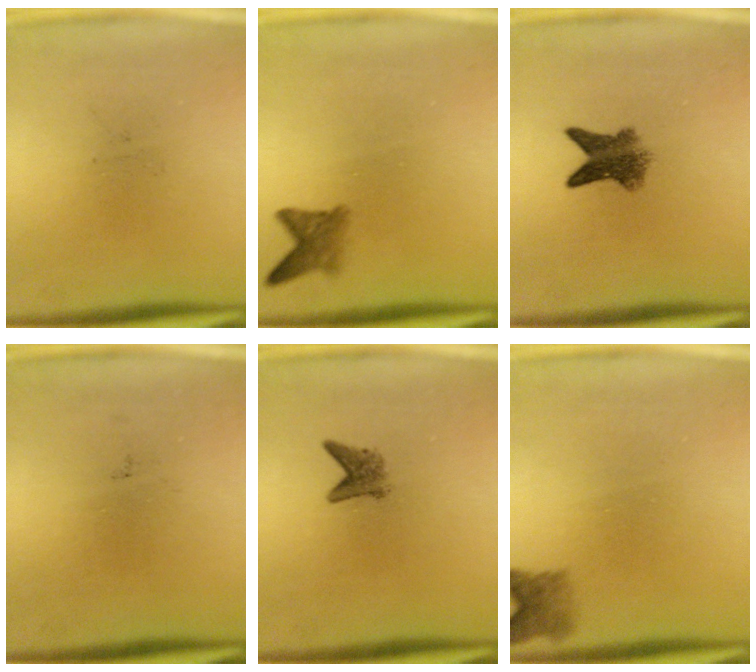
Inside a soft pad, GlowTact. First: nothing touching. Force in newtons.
{"total": 2.5}
{"total": 5.0}
{"total": 0.0}
{"total": 2.1}
{"total": 2.7}